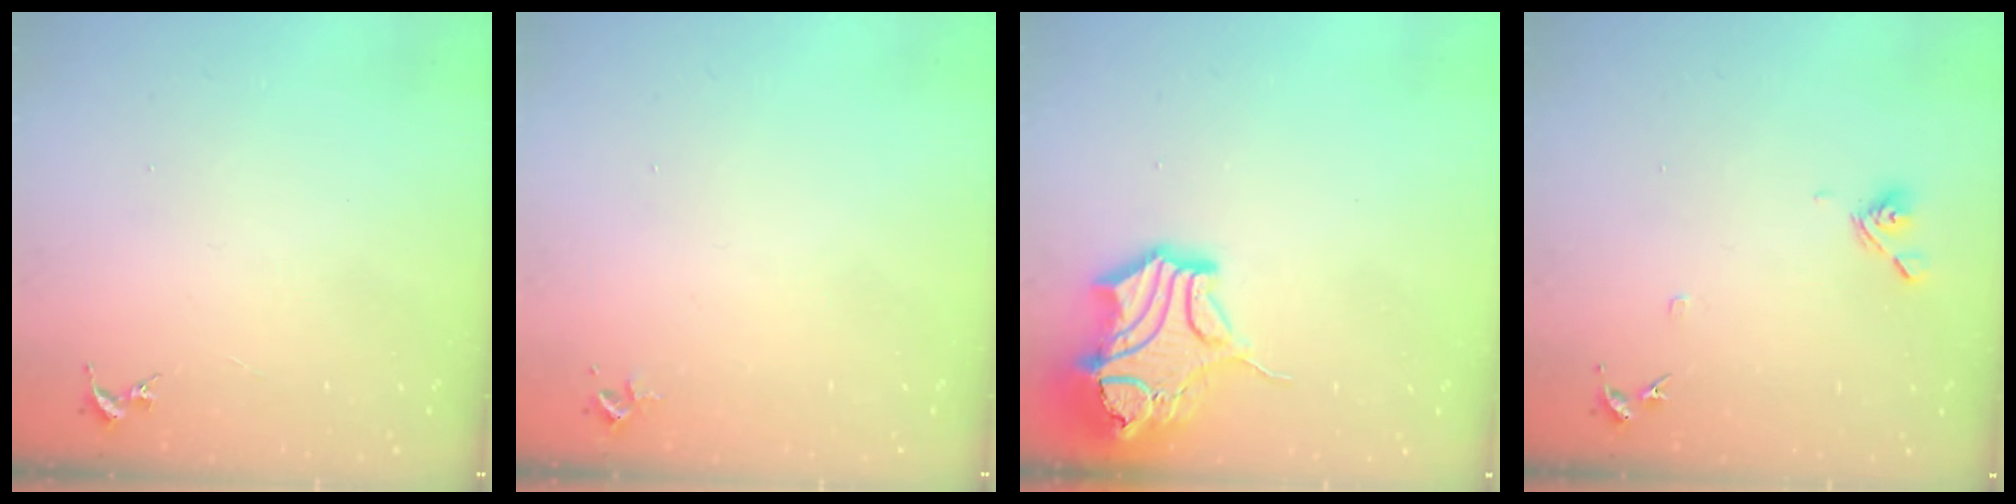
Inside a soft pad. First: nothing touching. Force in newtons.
{"total": 2.4, "press": 2.4, "slide": 0.3}
{"total": 19.8, "press": 19.6, "slide": 2.6}
{"total": 7.5, "press": 7.3, "slide": 1.6}